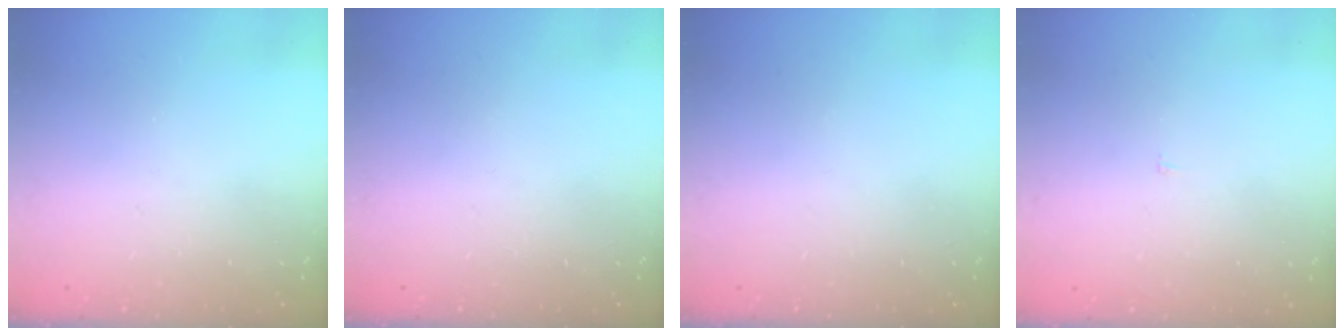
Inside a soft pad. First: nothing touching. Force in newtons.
{"total": 0.0}
{"total": 0.0}
{"total": 2.2, "press": 2.2, "slide": 0.2}